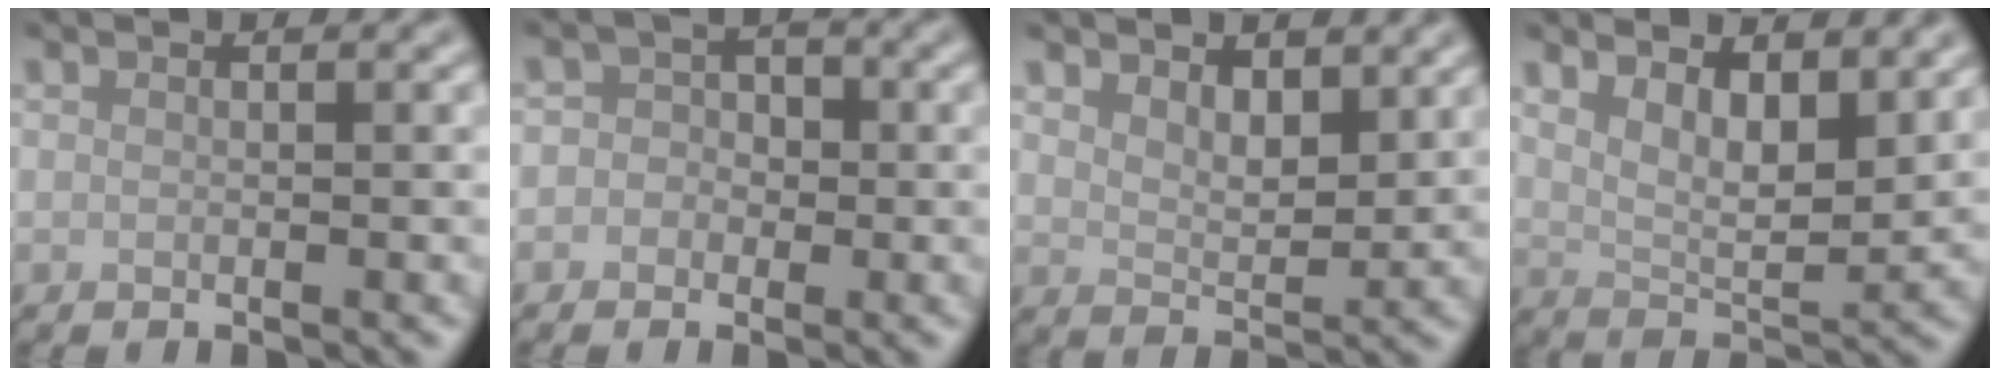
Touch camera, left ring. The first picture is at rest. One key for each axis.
{"total": 2.6, "fx": -0.4, "fy": 2.4, "fz": 0.7, "tx": 0.020, "ty": 0.010, "tz": -0.031}
{"total": 3.4, "fx": 2.1, "fy": 1.7, "fz": 2.0, "tx": -0.040, "ty": -0.007, "tz": 0.036}
{"total": 5.6, "fx": 3.1, "fy": 2.2, "fz": 4.1, "tx": -0.076, "ty": -0.009, "tz": 0.053}